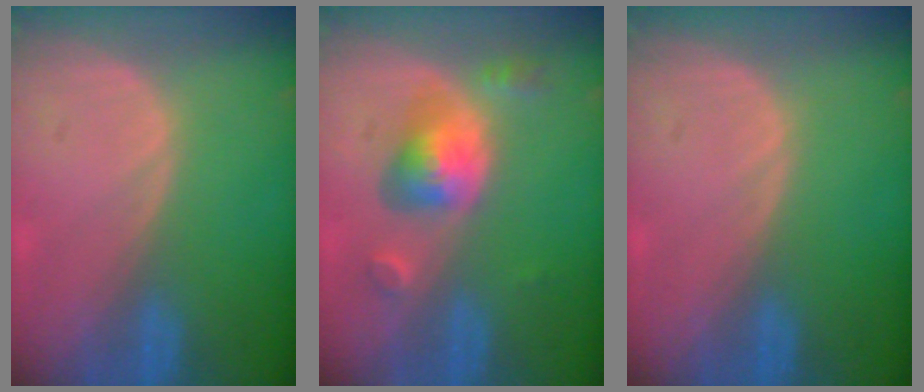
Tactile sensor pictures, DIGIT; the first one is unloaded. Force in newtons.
{"total": 6.0, "press": 5.5, "slide": 2.4}
{"total": 0.0}